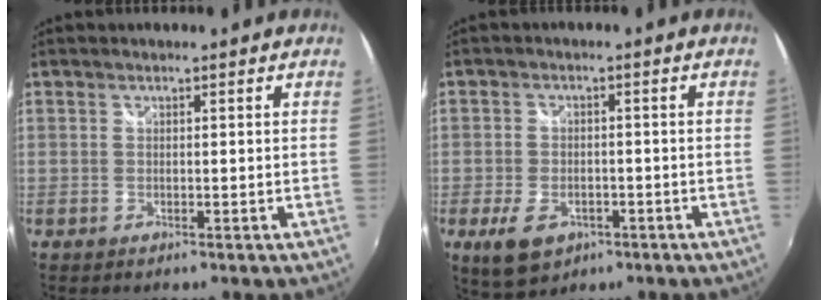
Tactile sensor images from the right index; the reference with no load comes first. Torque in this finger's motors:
{"motor_torque": [0.65, -0.39, 0.32, 0.07]}